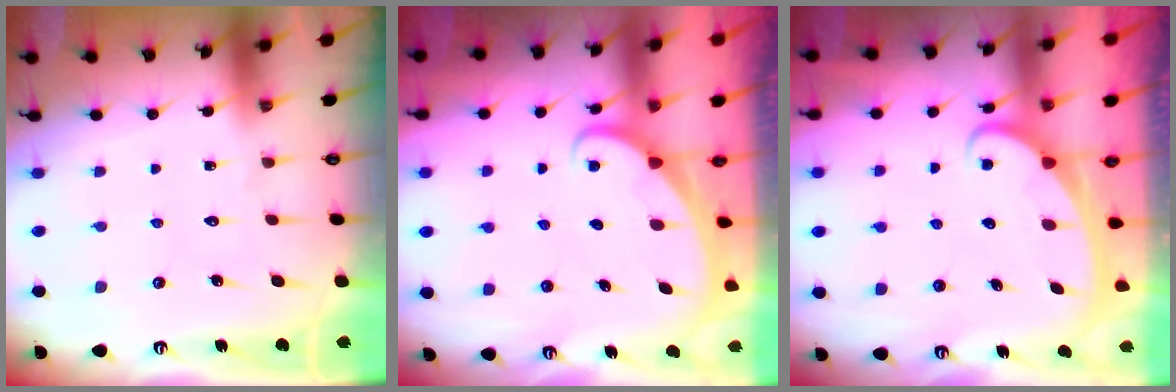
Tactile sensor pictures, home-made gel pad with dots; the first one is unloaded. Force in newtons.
{"total": 1.8, "press": 1.8, "slide": 0.1}
{"total": 2.4, "press": 2.4, "slide": 0.3}